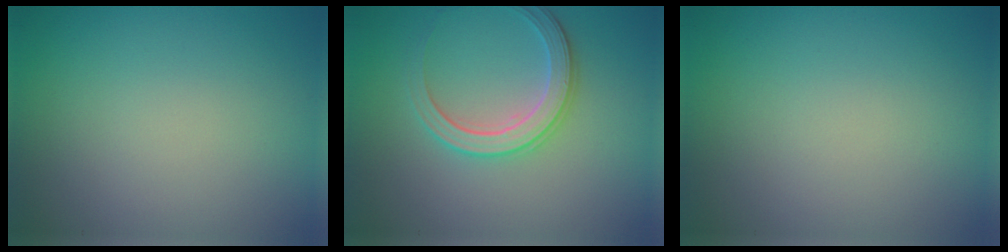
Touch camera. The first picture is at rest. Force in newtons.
{"total": 3.0, "press": 3.0, "slide": 0.6}
{"total": 0.0}